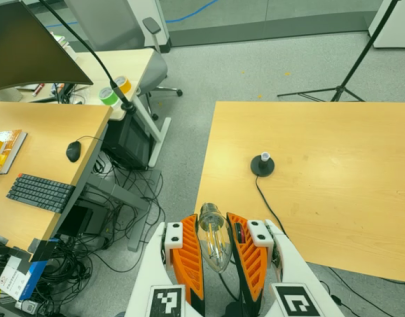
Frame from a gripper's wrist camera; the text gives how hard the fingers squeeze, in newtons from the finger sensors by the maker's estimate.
{"total": 20.4, "left": 21.7, "right": 19.1}